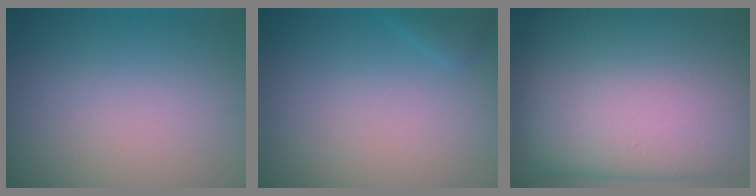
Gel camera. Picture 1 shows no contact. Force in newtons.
{"total": 0.9, "press": 0.9, "slide": 0.1}
{"total": 20.2, "press": 20.2, "slide": 0.3}